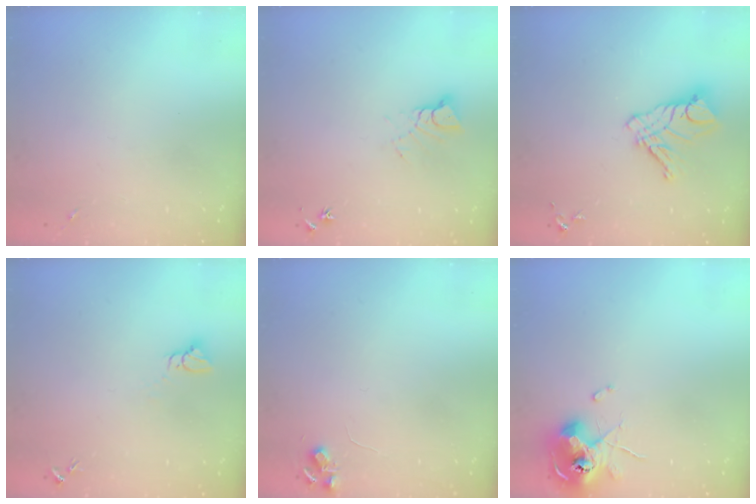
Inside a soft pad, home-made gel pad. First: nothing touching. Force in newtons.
{"total": 6.0, "press": 6.0, "slide": 0.4}
{"total": 11.6, "press": 11.5, "slide": 1.1}
{"total": 3.0, "press": 3.0, "slide": 0.1}
{"total": 5.8, "press": 5.8, "slide": 0.8}
{"total": 10.2, "press": 10.1, "slide": 1.4}